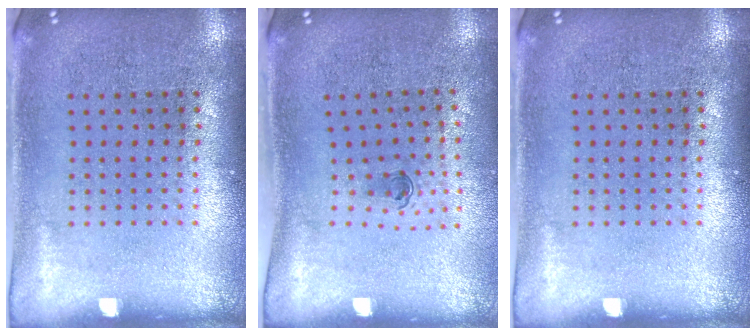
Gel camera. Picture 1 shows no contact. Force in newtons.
{"total": 0.7, "press": 0.3, "slide": 0.6}
{"total": 0.0}